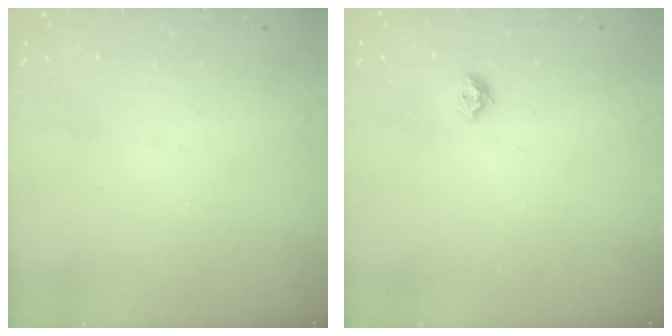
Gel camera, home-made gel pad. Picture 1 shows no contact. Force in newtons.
{"total": 6.1, "press": 6.0, "slide": 0.9}